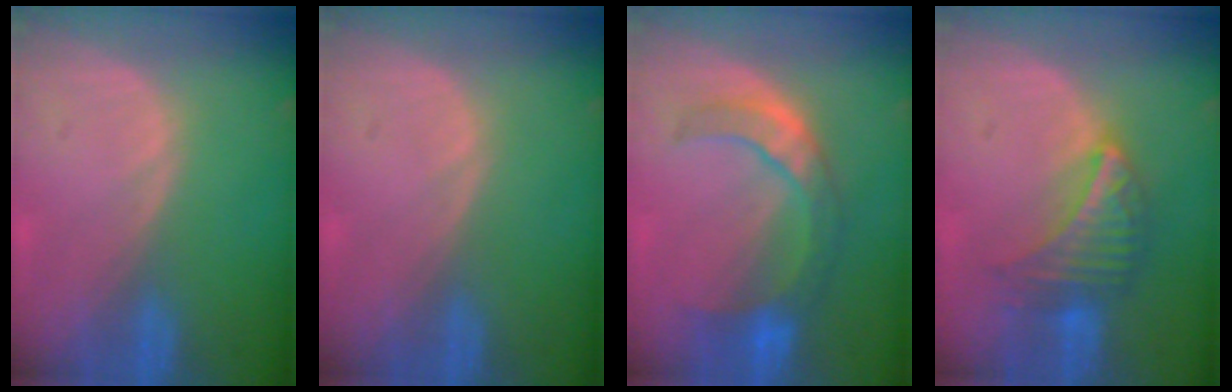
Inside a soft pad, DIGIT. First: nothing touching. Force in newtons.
{"total": 0.0}
{"total": 7.3, "press": 7.1, "slide": 1.6}
{"total": 6.4, "press": 6.3, "slide": 1.1}